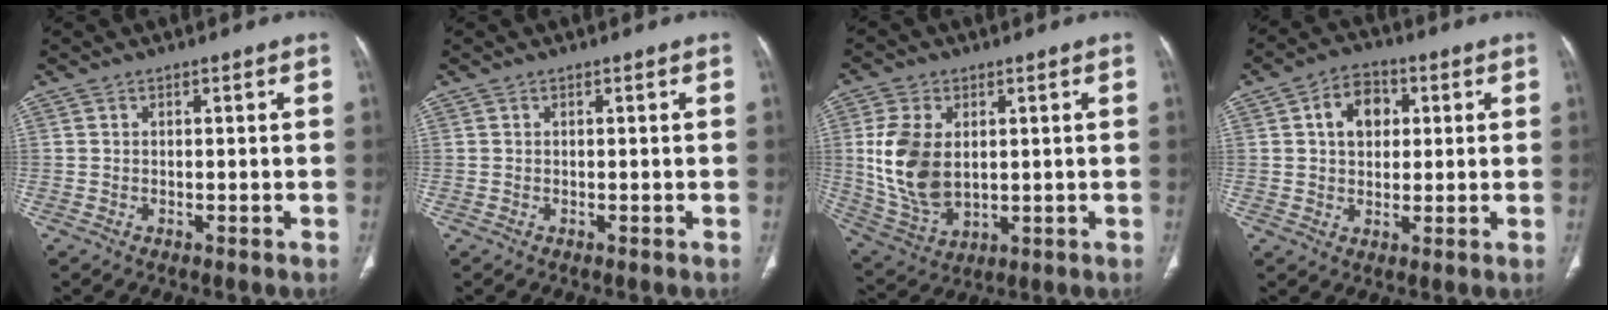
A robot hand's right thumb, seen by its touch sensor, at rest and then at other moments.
{"total": 0.0}
{"total": 13.2, "force": [1.5, 8.4, 10.0], "torque": [-0.194, -0.010, 0.043]}
{"total": 7.9, "force": [1.9, 5.8, 5.0], "torque": [-0.052, 0.007, 0.026]}